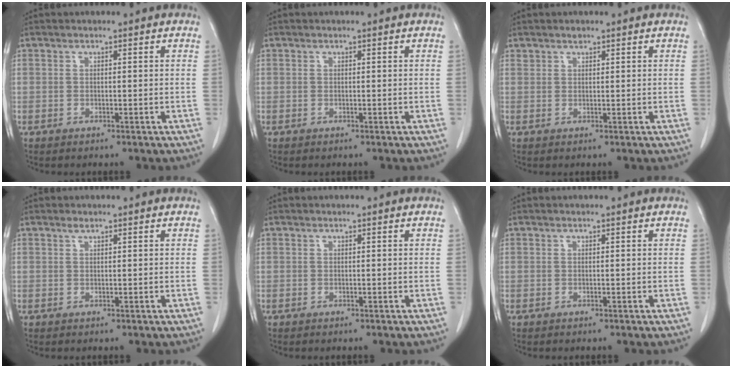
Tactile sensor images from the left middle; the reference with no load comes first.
{"total": 0.0}
{"total": 0.9, "force": [0.8, 0.4, 0.2], "torque": [-0.007, 0.002, 0.014]}
{"total": 0.5, "force": [0.5, 0.0, 0.3], "torque": [-0.011, -0.001, 0.010]}
{"total": 0.0}
{"total": 0.0}